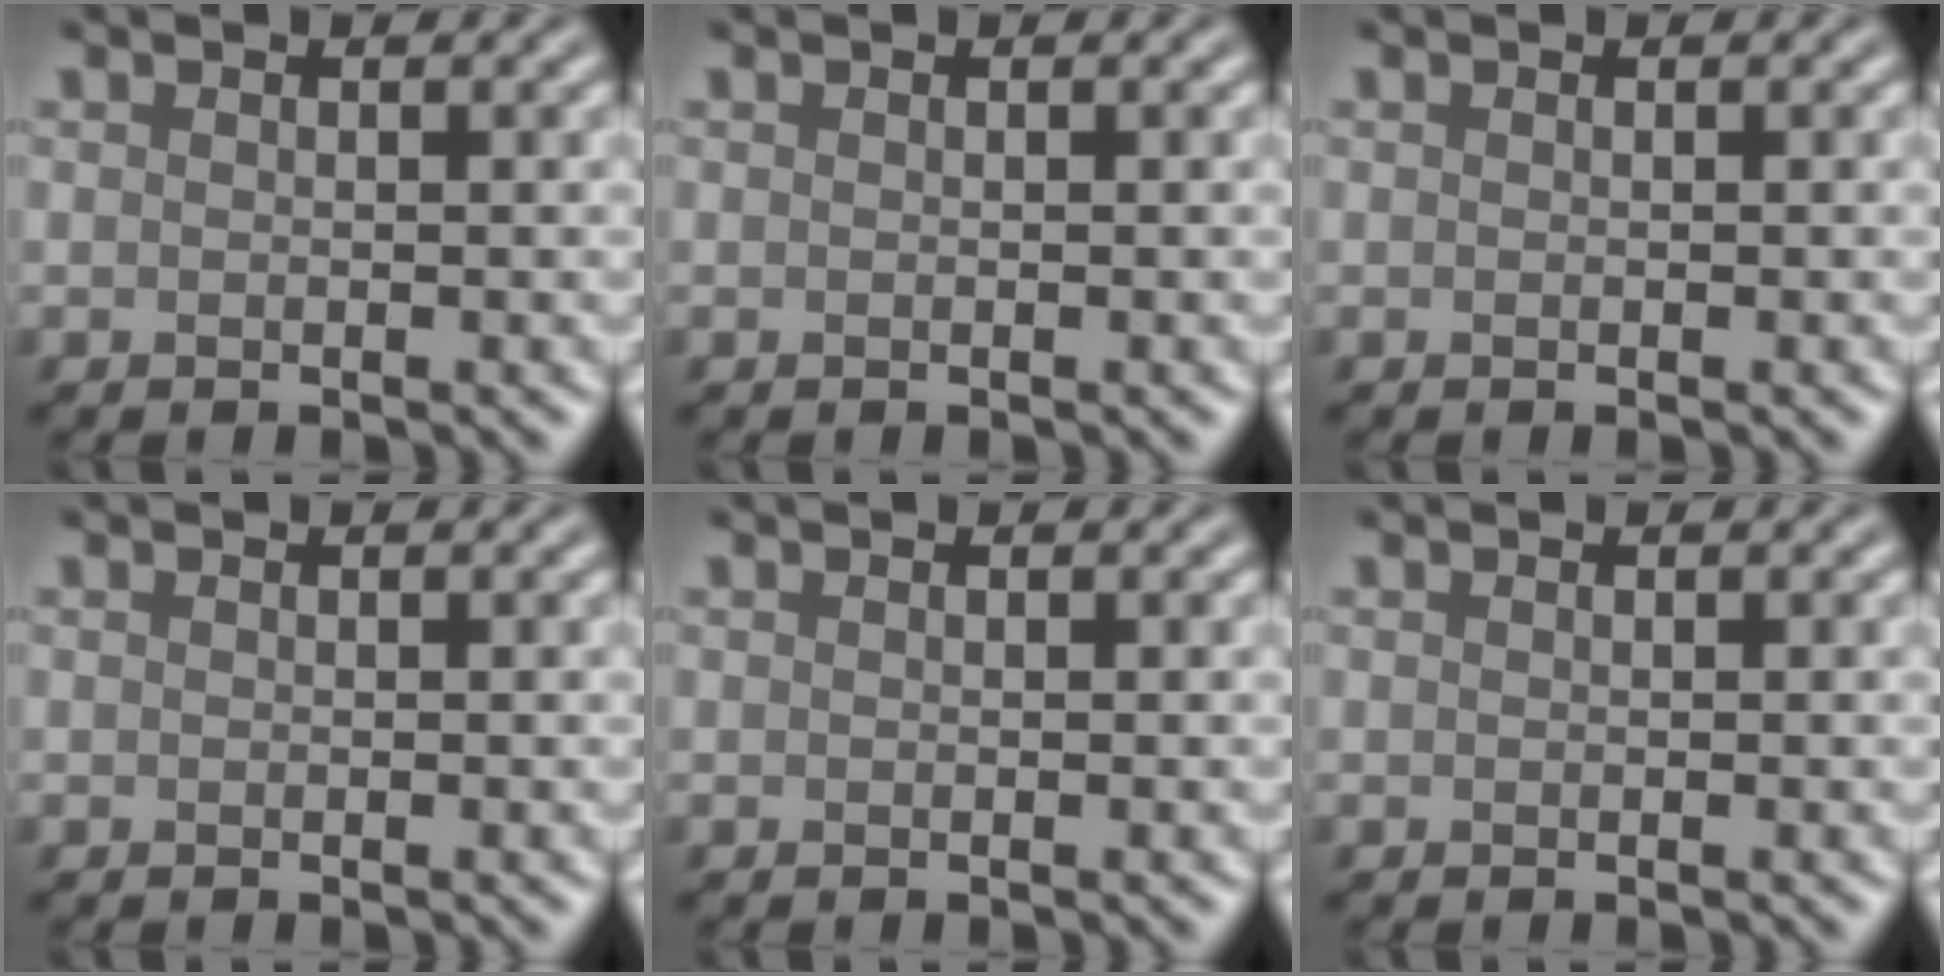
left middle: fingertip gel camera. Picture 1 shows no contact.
{"total": 0.0}
{"total": 0.0}
{"total": 0.0}
{"total": 0.0}
{"total": 0.0}